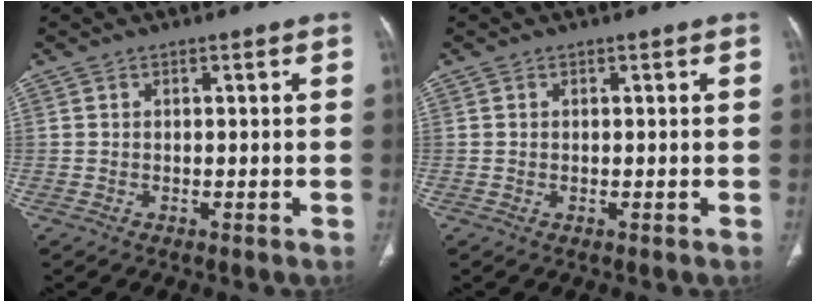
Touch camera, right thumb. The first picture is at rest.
{"total": 0.0}